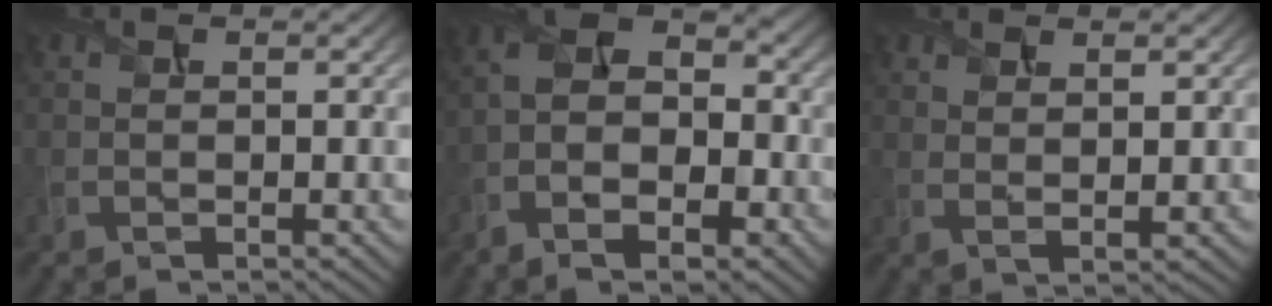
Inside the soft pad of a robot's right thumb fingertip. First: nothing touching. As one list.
[{"total": 9.9, "force": [-4.4, 5.7, 6.9], "torque": [-0.136, -0.020, -0.083]}, {"total": 2.3, "force": [1.4, 0.5, 1.7], "torque": [-0.035, -0.006, 0.031]}]